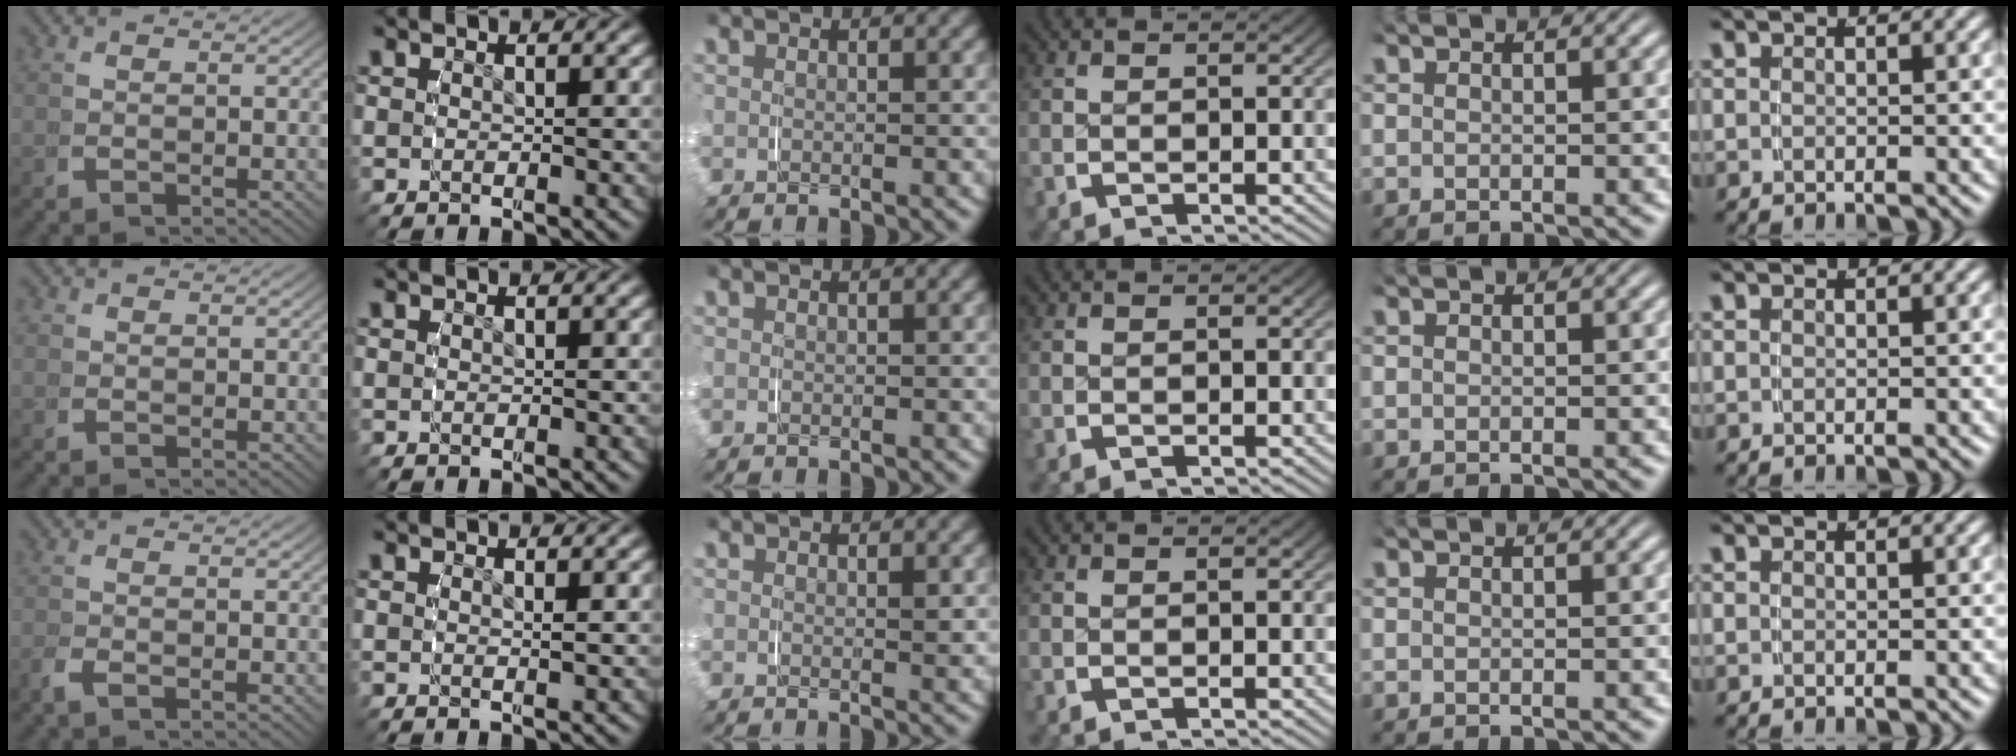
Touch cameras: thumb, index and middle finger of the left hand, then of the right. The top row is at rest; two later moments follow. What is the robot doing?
{"motion": "grasp_and_lifting", "object": "toothpaste"}